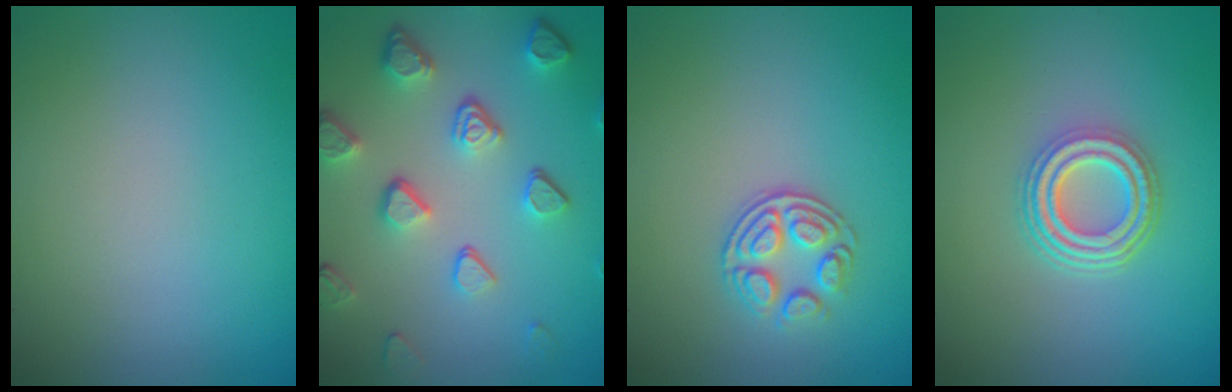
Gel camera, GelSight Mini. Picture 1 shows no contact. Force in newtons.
{"total": 5.1, "press": 3.8, "slide": 3.4}
{"total": 2.9, "press": 2.5, "slide": 1.4}
{"total": 4.8, "press": 3.4, "slide": 3.4}